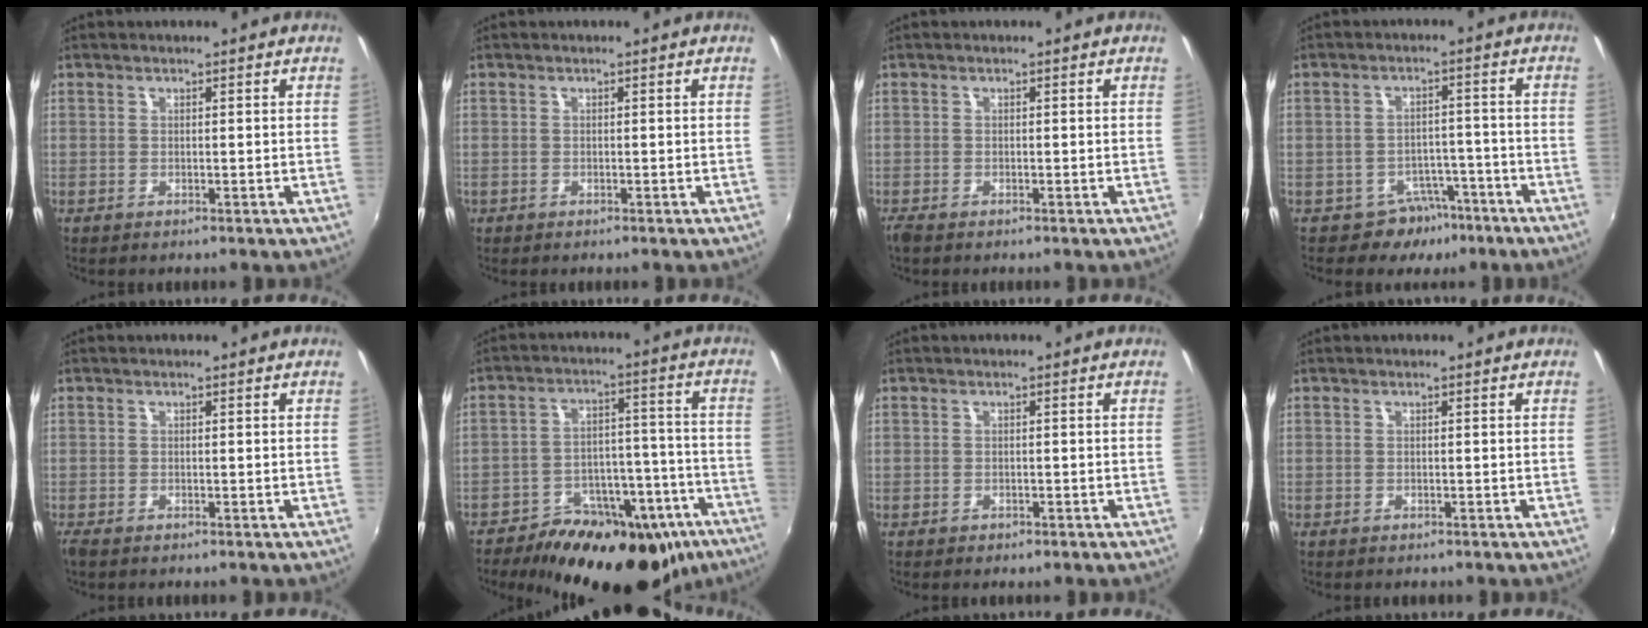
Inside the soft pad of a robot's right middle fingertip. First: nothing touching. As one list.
[{"total": 0.6, "force": [-0.4, 0.4, 0.0], "torque": [-0.001, -0.004, -0.007]}, {"total": 1.5, "force": [-1.3, 0.5, 0.7], "torque": [-0.016, -0.009, -0.024]}, {"total": 5.9, "force": [-4.2, 4.1, 0.9], "torque": [-0.016, 0.027, -0.049]}, {"total": 0.9, "force": [-0.7, 0.2, 0.4], "torque": [-0.010, -0.006, -0.014]}, {"total": 25.7, "force": [-18.1, 12.5, 13.4], "torque": [-0.211, 0.023, -0.226]}, {"total": 1.1, "force": [-0.9, 0.6, 0.4], "torque": [-0.010, -0.002, -0.011]}, {"total": 0.5, "force": [-0.4, 0.4, 0.0], "torque": [-0.002, -0.003, -0.006]}]